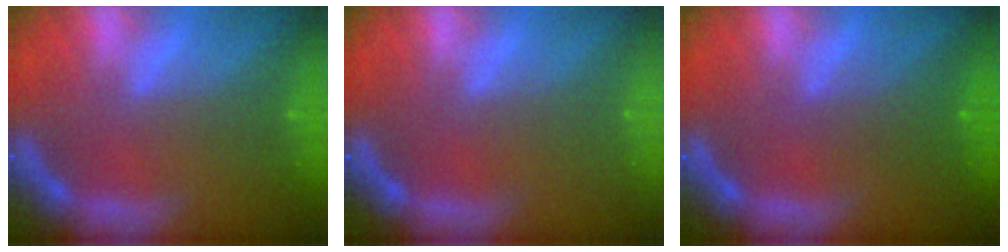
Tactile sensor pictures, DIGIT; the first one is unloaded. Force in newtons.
{"total": 0.0}
{"total": 2.5}